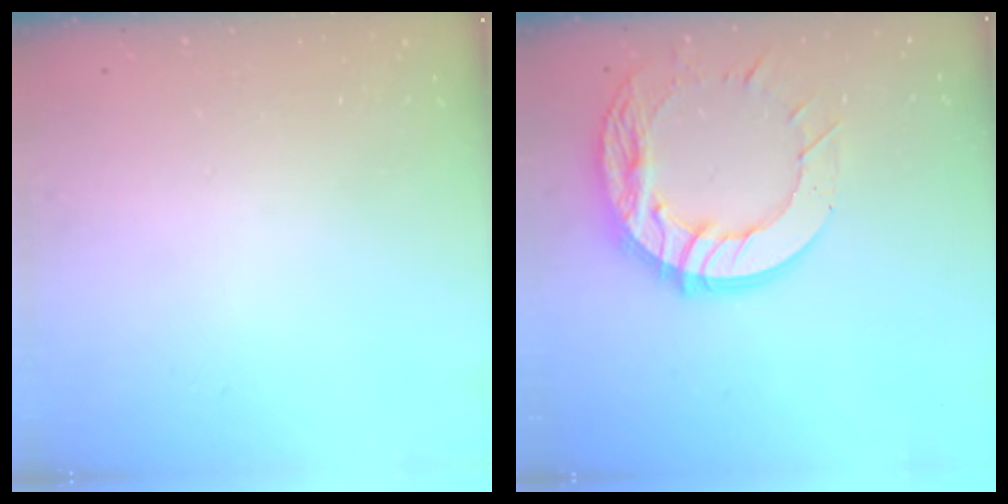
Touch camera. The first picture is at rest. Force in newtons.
{"total": 15.9, "press": 15.8, "slide": 1.5}